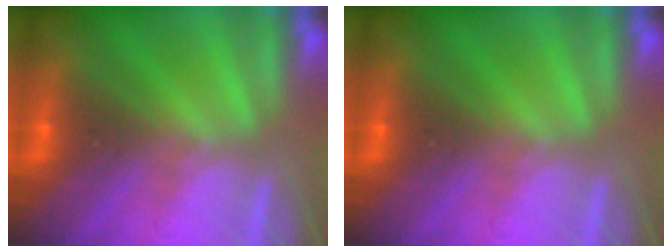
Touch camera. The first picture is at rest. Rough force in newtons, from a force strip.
{"total": 0.0}